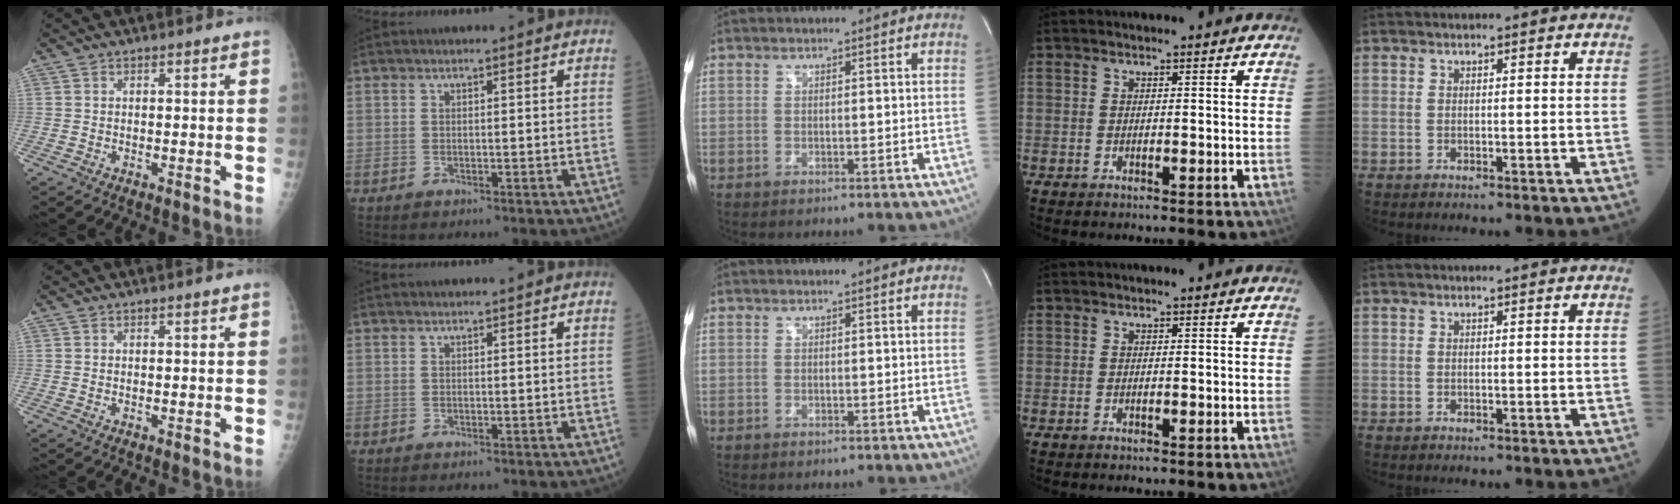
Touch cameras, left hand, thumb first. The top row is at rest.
{"index": {"total": 0.6, "force": [0.6, 0.0, 0.2], "torque": [-0.005, 0.006, 0.012]}}